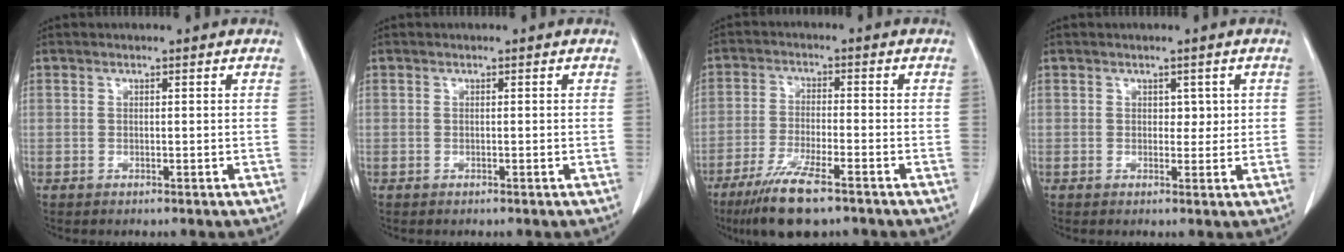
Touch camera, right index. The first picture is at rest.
{"total": 0.0}
{"total": 9.5, "force": [-6.5, 1.5, 6.8], "torque": [-0.127, -0.022, -0.112]}
{"total": 1.9, "force": [0.5, 1.3, 1.2], "torque": [-0.008, -0.001, 0.006]}